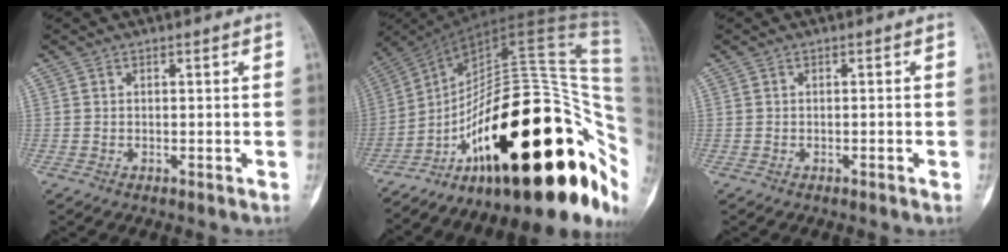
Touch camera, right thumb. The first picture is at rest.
{"total": 41.9, "force": [-8.7, 16.8, 37.4], "torque": [-0.446, 0.095, -0.127]}
{"total": 0.7, "force": [-0.3, 0.1, 0.6], "torque": [-0.016, 0.003, -0.002]}